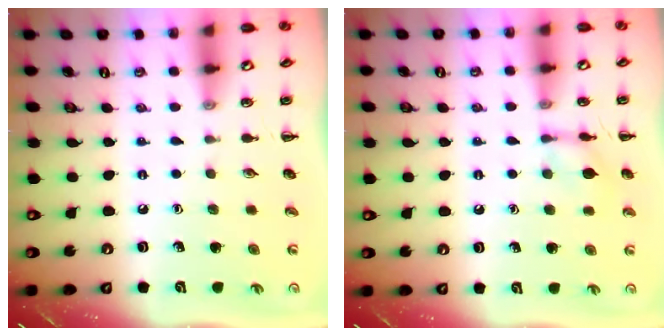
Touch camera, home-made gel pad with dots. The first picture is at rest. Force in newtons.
{"total": 8.9, "press": 8.9, "slide": 0.4}